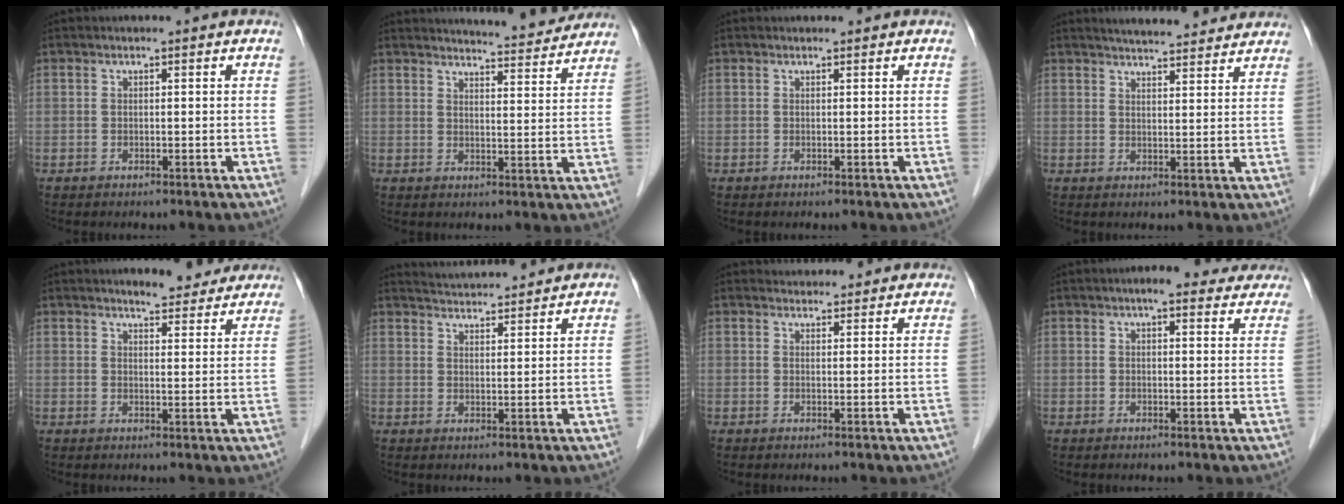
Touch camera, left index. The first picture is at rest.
{"total": 10.0, "force": [9.6, 0.2, 2.5], "torque": [-0.040, -0.008, 0.119]}
{"total": 0.0}
{"total": 8.6, "force": [7.9, 1.8, 2.9], "torque": [-0.034, 0.012, 0.089]}
{"total": 7.6, "force": [6.9, 1.8, 2.6], "torque": [-0.025, -0.004, 0.077]}
{"total": 8.5, "force": [8.3, 0.3, 1.8], "torque": [-0.036, 0.022, 0.120]}
{"total": 5.0, "force": [4.8, 1.4, 0.6], "torque": [-0.004, 0.015, 0.051]}
{"total": 9.3, "force": [7.9, 2.5, 4.3], "torque": [-0.037, 0.011, 0.081]}